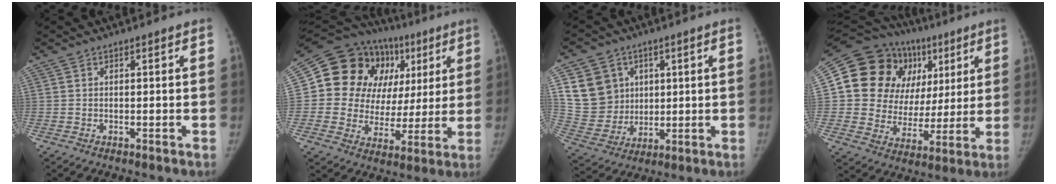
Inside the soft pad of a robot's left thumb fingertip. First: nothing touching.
{"total": 22.5, "force": [6.6, 17.8, 11.9], "torque": [-0.115, 0.037, 0.112]}
{"total": 13.1, "force": [4.1, 11.5, 4.7], "torque": [-0.061, -0.009, 0.091]}
{"total": 23.0, "force": [7.4, 18.4, 11.7], "torque": [-0.119, 0.033, 0.133]}